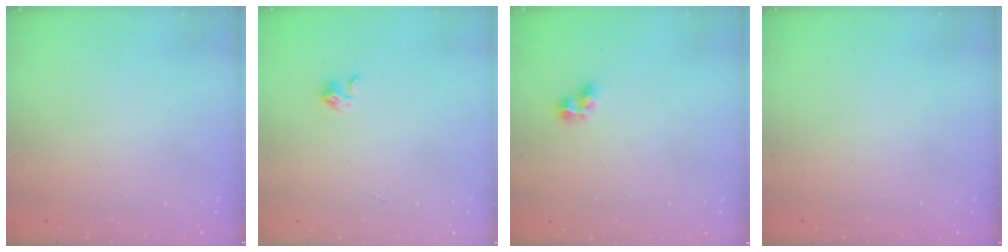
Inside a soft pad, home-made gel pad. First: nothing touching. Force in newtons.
{"total": 1.5, "press": 1.5, "slide": 0.1}
{"total": 3.3, "press": 3.3, "slide": 0.2}
{"total": 0.0}